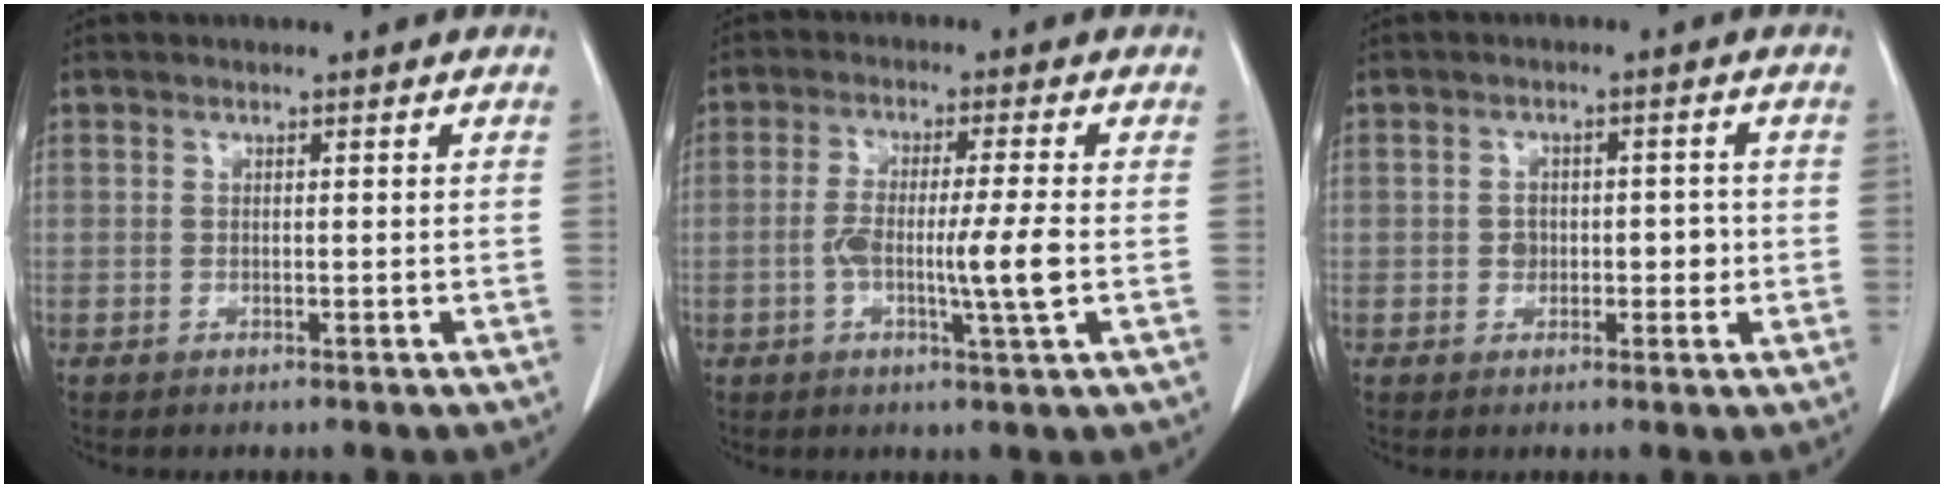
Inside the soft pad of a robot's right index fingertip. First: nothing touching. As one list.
[{"total": 7.7, "force": [-1.4, -0.2, 7.6], "torque": [-0.139, -0.004, -0.027]}, {"total": 3.7, "force": [-0.5, 2.5, 2.6], "torque": [-0.032, 0.012, -0.003]}]